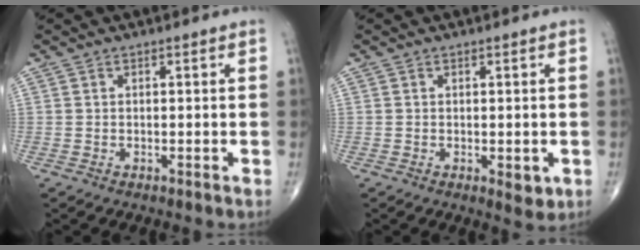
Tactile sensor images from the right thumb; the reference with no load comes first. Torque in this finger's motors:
{"motor_torque": [0.43, 0.55, -0.14, -0.05, 0.05]}